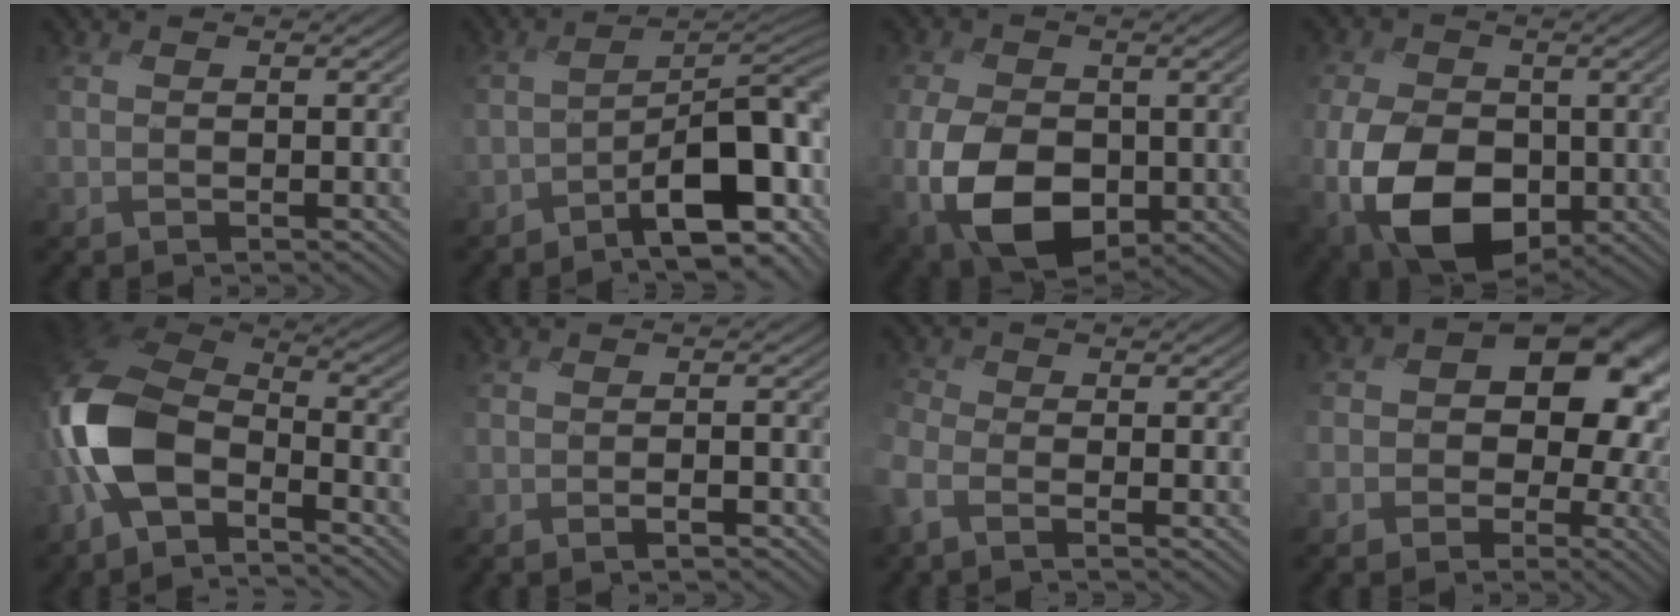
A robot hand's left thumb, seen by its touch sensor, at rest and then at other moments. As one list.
[{"total": 13.5, "force": [-4.8, 6.0, 11.1], "torque": [-0.157, -0.027, -0.073]}, {"total": 11.1, "force": [-3.3, 7.2, 7.9], "torque": [-0.175, -0.021, -0.072]}, {"total": 13.1, "force": [-4.0, 8.5, 9.1], "torque": [-0.182, -0.022, -0.083]}, {"total": 12.3, "force": [-5.2, 7.0, 8.6], "torque": [-0.225, -0.006, -0.119]}, {"total": 1.7, "force": [-1.3, -0.1, 1.0], "torque": [-0.018, -0.004, -0.028]}, {"total": 3.1, "force": [-2.5, 1.2, 1.4], "torque": [-0.046, -0.004, -0.066]}, {"total": 12.4, "force": [-0.5, 10.0, 7.4], "torque": [-0.102, -0.020, -0.019]}]